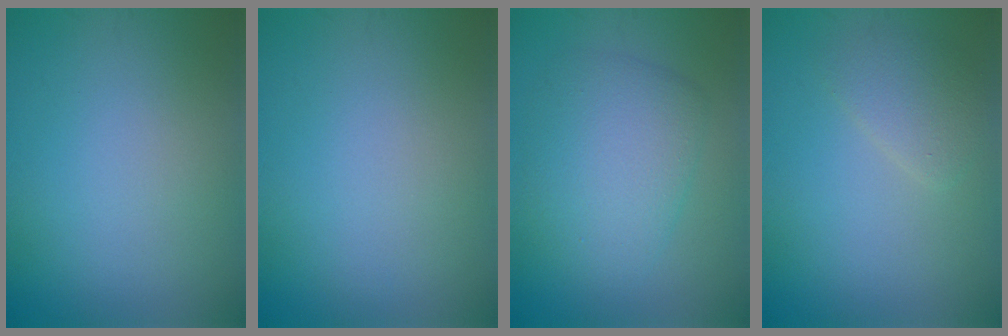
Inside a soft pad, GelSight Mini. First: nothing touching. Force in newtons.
{"total": 0.0}
{"total": 4.8, "press": 4.8, "slide": 0.2}
{"total": 2.1, "press": 2.1, "slide": 0.1}